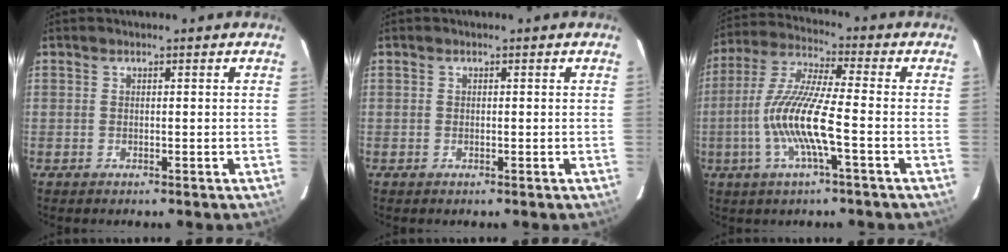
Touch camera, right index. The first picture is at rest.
{"total": 0.0}
{"total": 12.7, "force": [-3.6, 1.1, 12.1], "torque": [-0.249, -0.001, -0.071]}